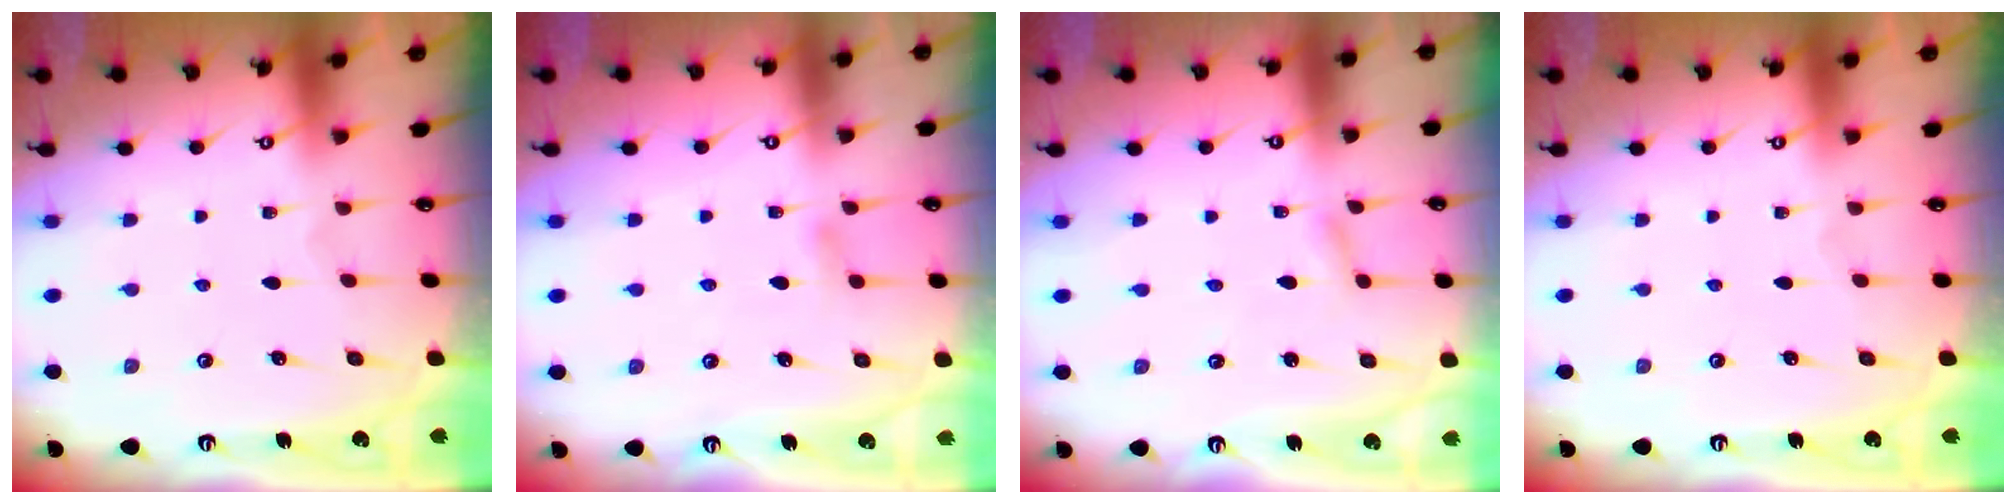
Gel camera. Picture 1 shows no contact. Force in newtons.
{"total": 4.6, "press": 4.5, "slide": 0.6}
{"total": 1.7, "press": 1.7, "slide": 0.2}
{"total": 0.0}